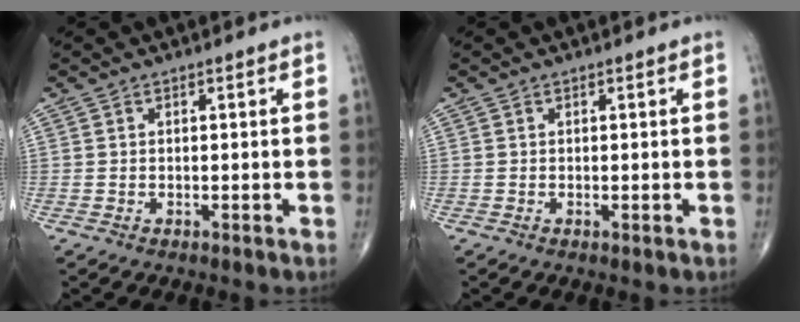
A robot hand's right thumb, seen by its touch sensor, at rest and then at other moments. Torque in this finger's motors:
{"motor_torque": [-0.44, -0.17, -0.18, -0.04, -0.01]}